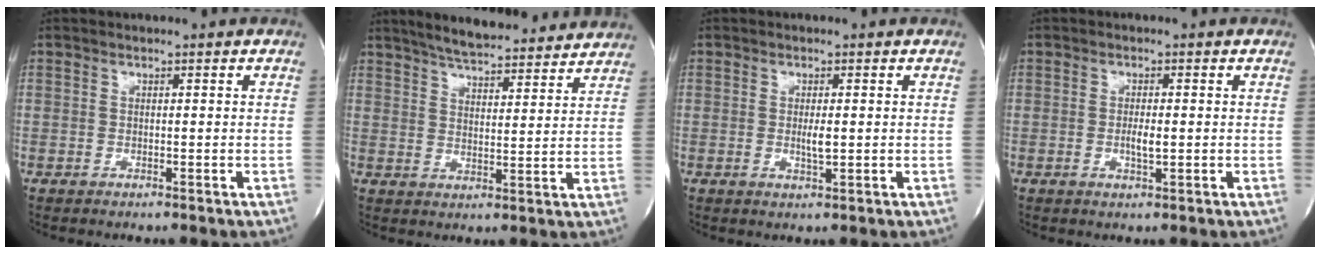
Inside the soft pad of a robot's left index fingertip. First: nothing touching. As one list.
[{"total": 15.4, "force": [14.0, 2.4, 5.9], "torque": [-0.091, 0.018, 0.196]}, {"total": 2.1, "force": [0.0, 0.4, 2.0], "torque": [-0.040, -0.004, 0.000]}, {"total": 2.3, "force": [-0.3, 0.5, 2.2], "torque": [-0.046, -0.002, -0.004]}]